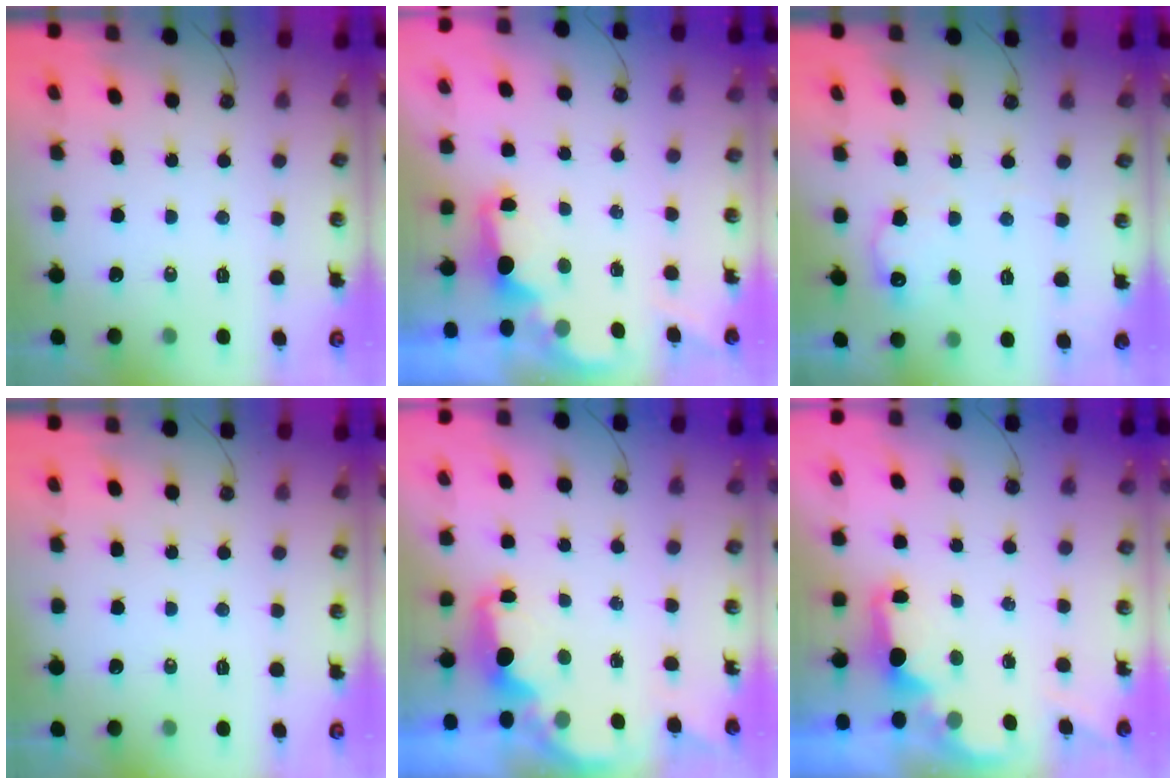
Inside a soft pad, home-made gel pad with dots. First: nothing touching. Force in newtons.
{"total": 1.9, "press": 1.8, "slide": 0.8}
{"total": 8.2, "press": 8.2, "slide": 0.6}
{"total": 0.0}
{"total": 2.2, "press": 2.1, "slide": 0.7}
{"total": 1.8, "press": 1.7, "slide": 0.7}